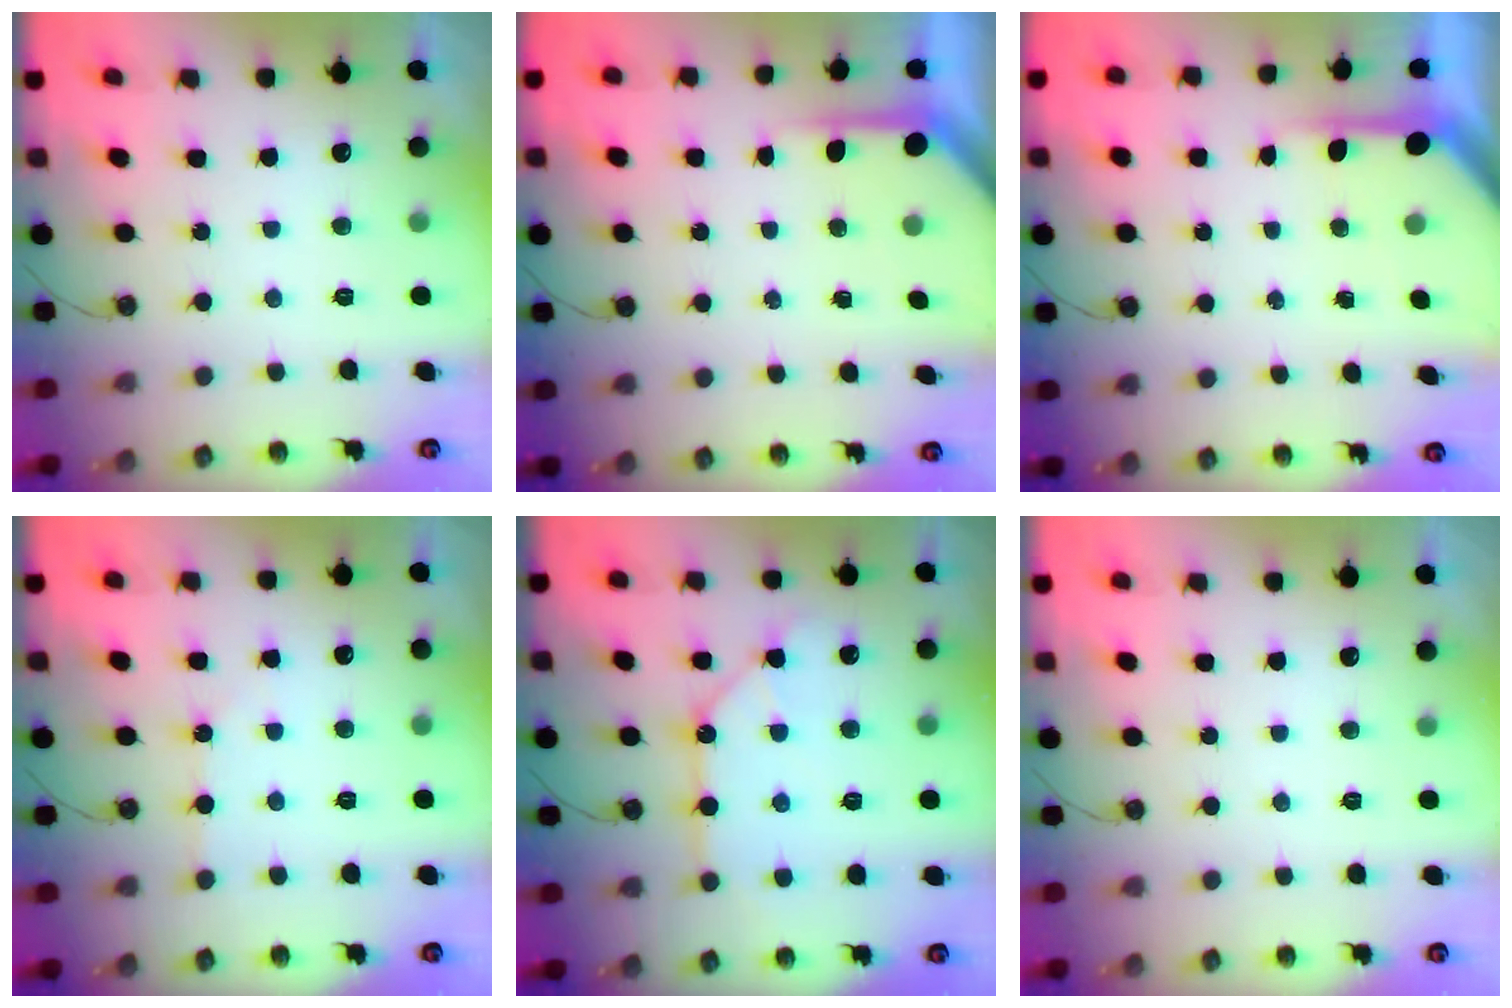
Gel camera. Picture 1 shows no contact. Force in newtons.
{"total": 3.5, "press": 3.5, "slide": 0.4}
{"total": 5.0, "press": 5.0, "slide": 0.5}
{"total": 1.9, "press": 1.8, "slide": 0.4}
{"total": 10.8, "press": 10.7, "slide": 1.3}
{"total": 0.0}